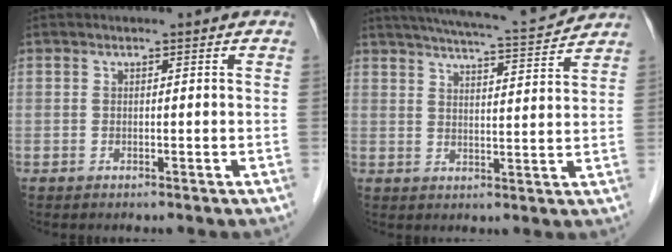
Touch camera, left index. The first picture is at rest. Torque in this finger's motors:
{"motor_torque": [0.36, -0.76, 0.04, -0.01]}